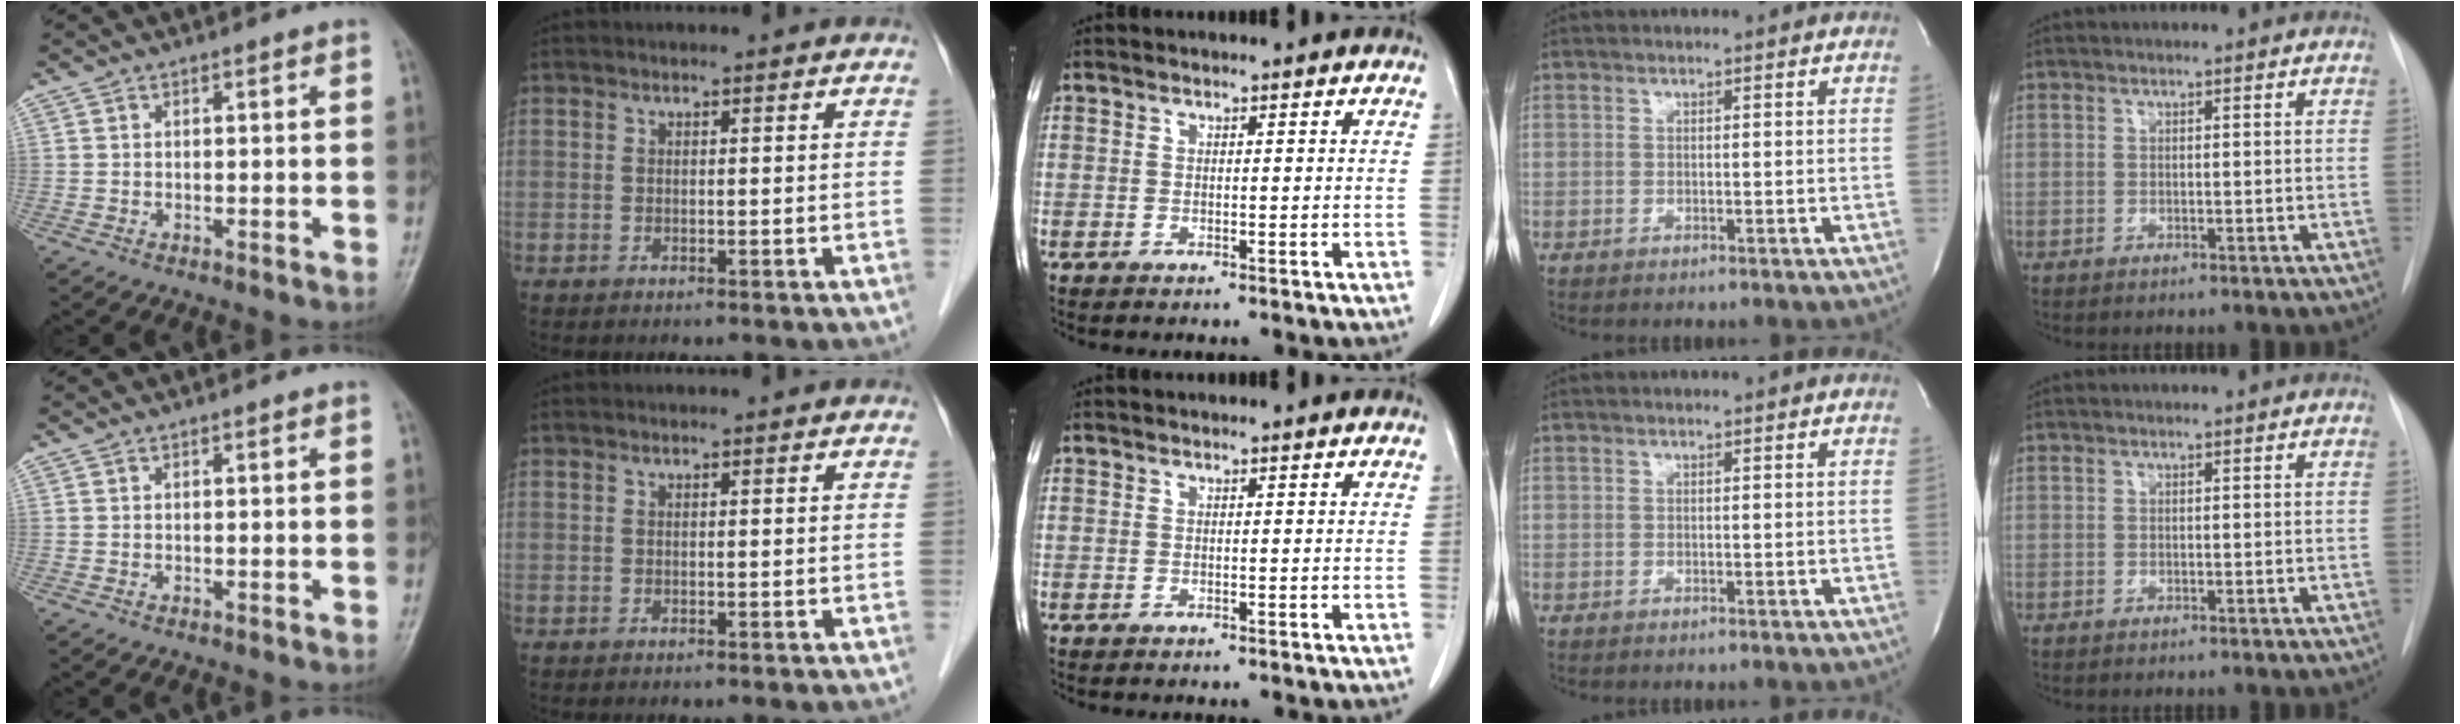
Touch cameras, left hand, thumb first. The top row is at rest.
{}